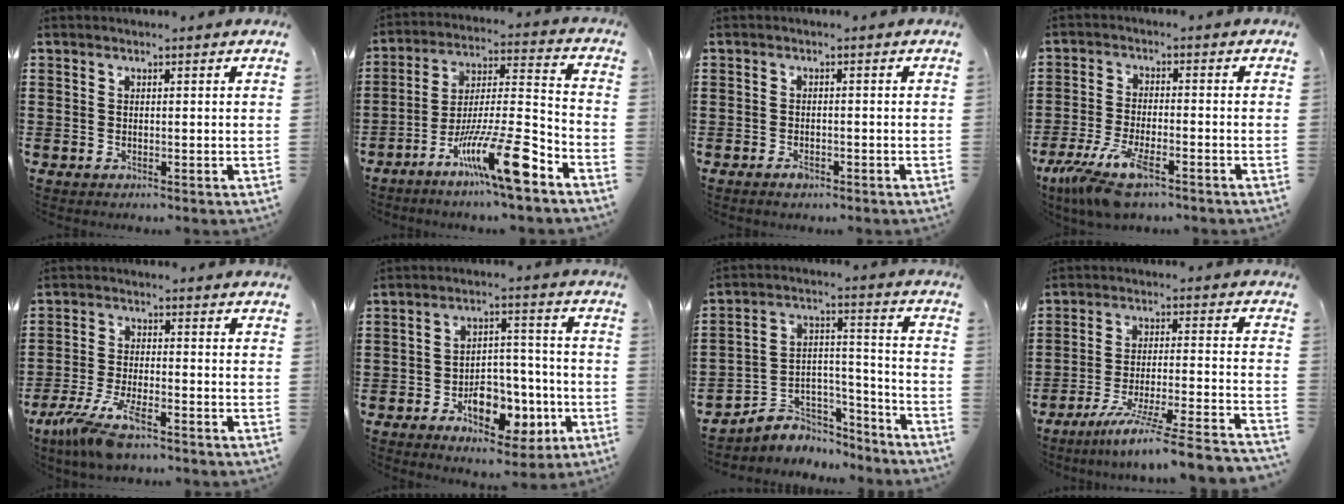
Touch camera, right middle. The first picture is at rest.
{"total": 14.0, "force": [-8.7, 1.6, 10.8], "torque": [-0.187, 0.017, -0.155]}
{"total": 1.3, "force": [-1.0, 0.5, 0.6], "torque": [-0.015, -0.002, -0.020]}
{"total": 8.7, "force": [-5.9, 2.2, 6.0], "torque": [-0.137, -0.011, -0.113]}
{"total": 8.0, "force": [-5.4, 1.8, 5.7], "torque": [-0.129, -0.012, -0.102]}
{"total": 8.0, "force": [-3.5, 5.1, 5.1], "torque": [-0.058, 0.015, -0.062]}
{"total": 4.7, "force": [-3.9, 2.7, 0.2], "torque": [-0.019, 0.000, -0.080]}
{"total": 8.7, "force": [-7.2, -0.8, 4.8], "torque": [-0.083, -0.014, -0.142]}